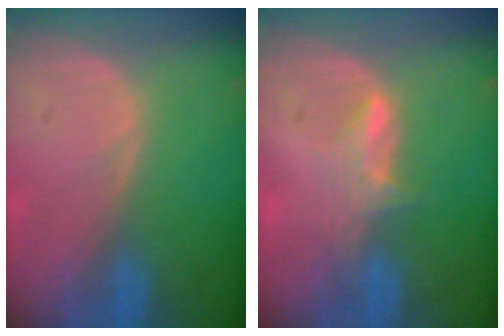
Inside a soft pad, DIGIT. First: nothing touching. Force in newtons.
{"total": 2.9, "press": 2.9, "slide": 0.4}